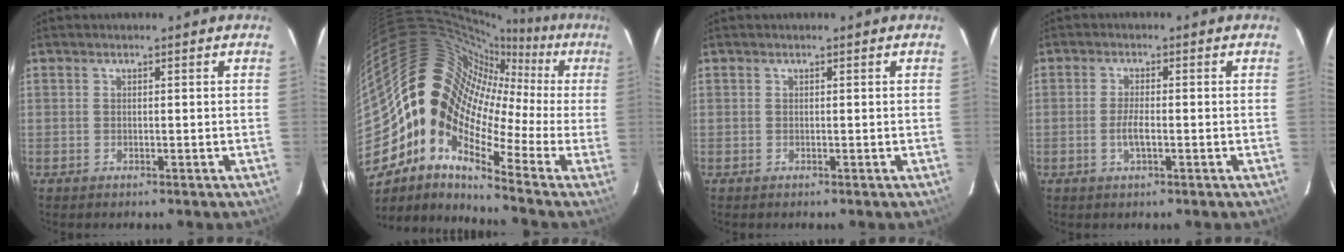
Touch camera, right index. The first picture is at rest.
{"total": 19.9, "force": [-1.8, 12.9, 15.0], "torque": [-0.250, 0.016, -0.063]}
{"total": 0.0}
{"total": 3.0, "force": [-1.0, 0.7, 2.7], "torque": [-0.057, -0.004, -0.018]}